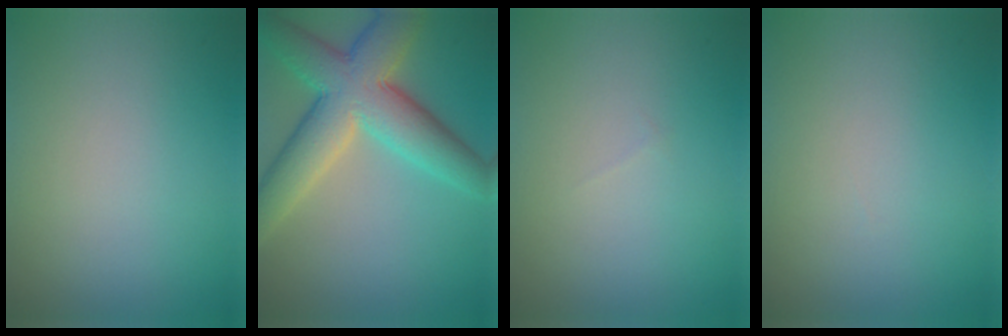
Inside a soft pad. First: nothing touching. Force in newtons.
{"total": 9.1, "press": 9.1, "slide": 0.5}
{"total": 0.0}
{"total": 0.0}